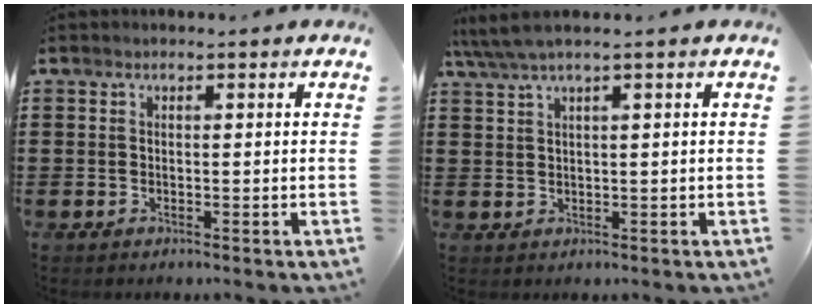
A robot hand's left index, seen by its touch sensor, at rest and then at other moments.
{"total": 2.4, "force": [1.2, -0.1, 2.1], "torque": [-0.050, -0.003, 0.018]}